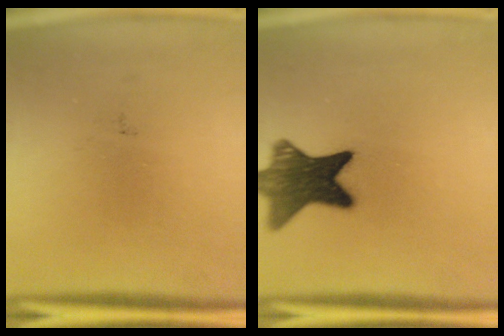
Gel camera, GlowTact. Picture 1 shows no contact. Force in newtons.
{"total": 11.8}